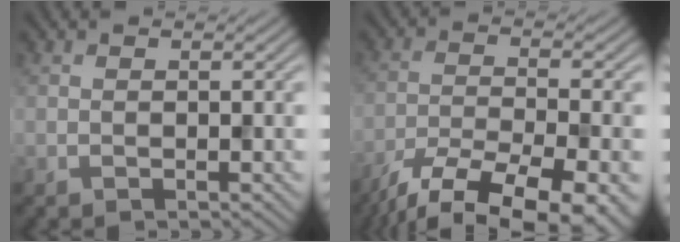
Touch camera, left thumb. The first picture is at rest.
{"total": 13.4, "force": [-10.2, 3.5, 7.9], "torque": [-0.152, -0.031, -0.155]}